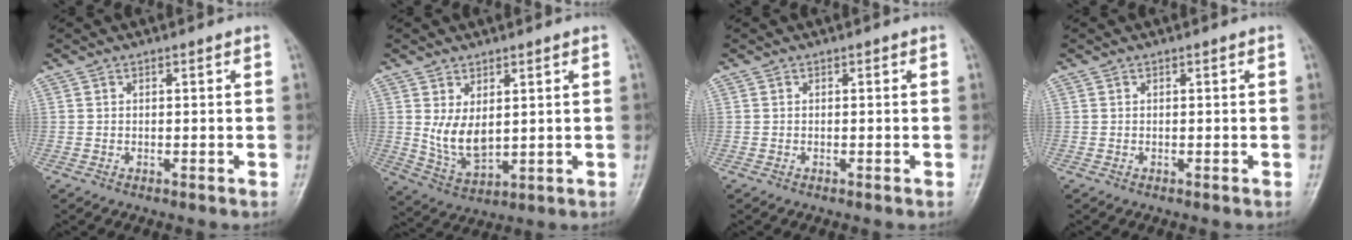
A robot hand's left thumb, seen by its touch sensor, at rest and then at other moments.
{"total": 7.0, "force": [1.7, 3.8, 5.7], "torque": [-0.095, -0.021, 0.049]}
{"total": 0.0}
{"total": 0.0}